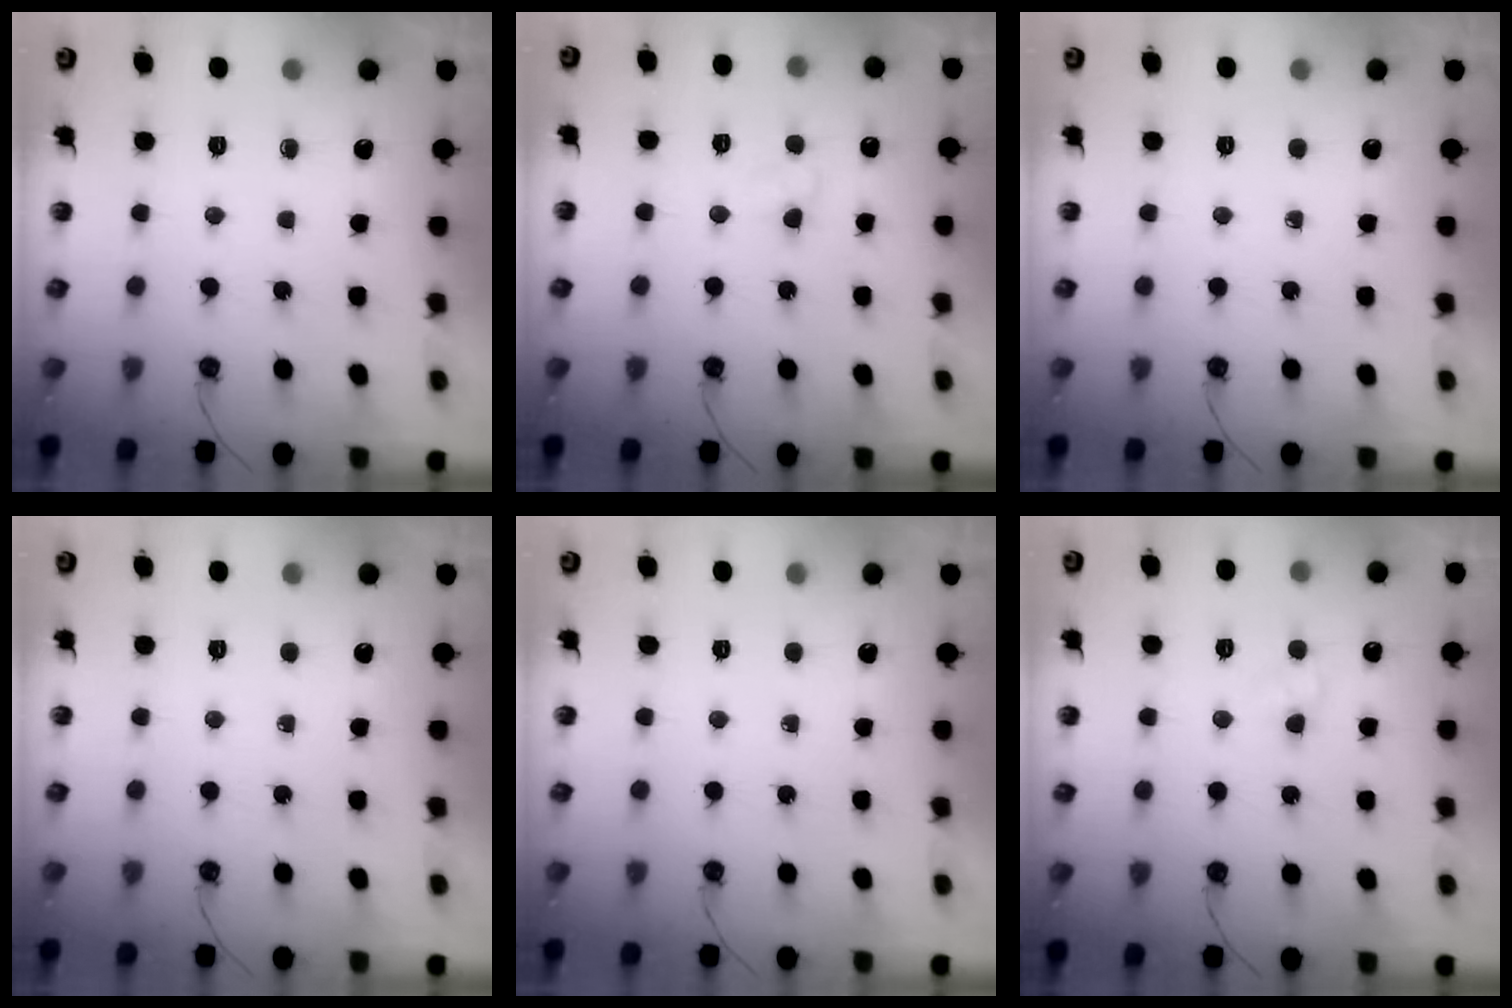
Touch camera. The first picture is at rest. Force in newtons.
{"total": 3.6, "press": 3.5, "slide": 0.5}
{"total": 0.0}
{"total": 0.0}
{"total": 0.0}
{"total": 2.8, "press": 2.8, "slide": 0.3}